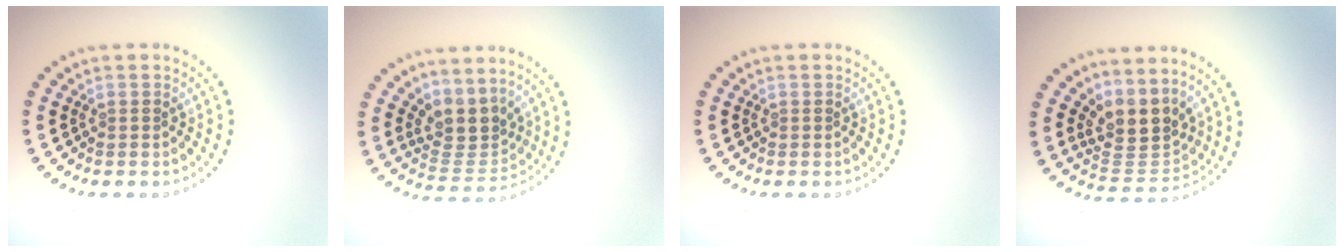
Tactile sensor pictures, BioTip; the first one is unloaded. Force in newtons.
{"total": 3.3, "press": 2.4, "slide": 2.2}
{"total": 0.0}
{"total": 3.9, "press": 3.0, "slide": 2.6}